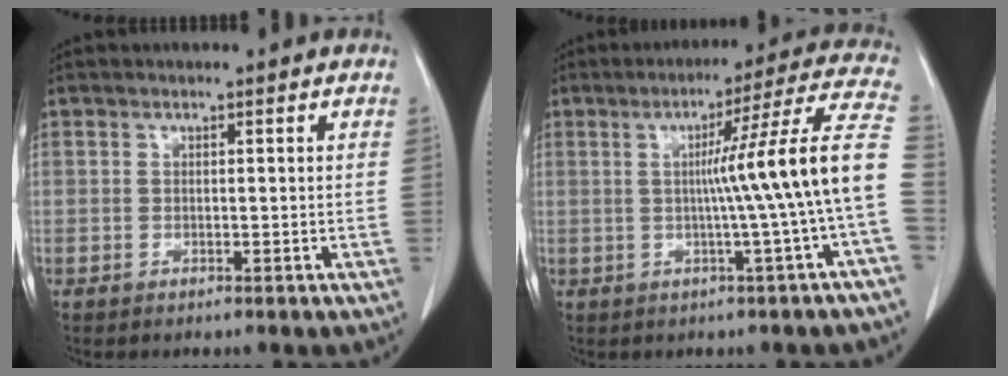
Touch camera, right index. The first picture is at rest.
{"total": 13.3, "force": [-1.2, -2.8, 13.0], "torque": [-0.166, 0.011, -0.019]}